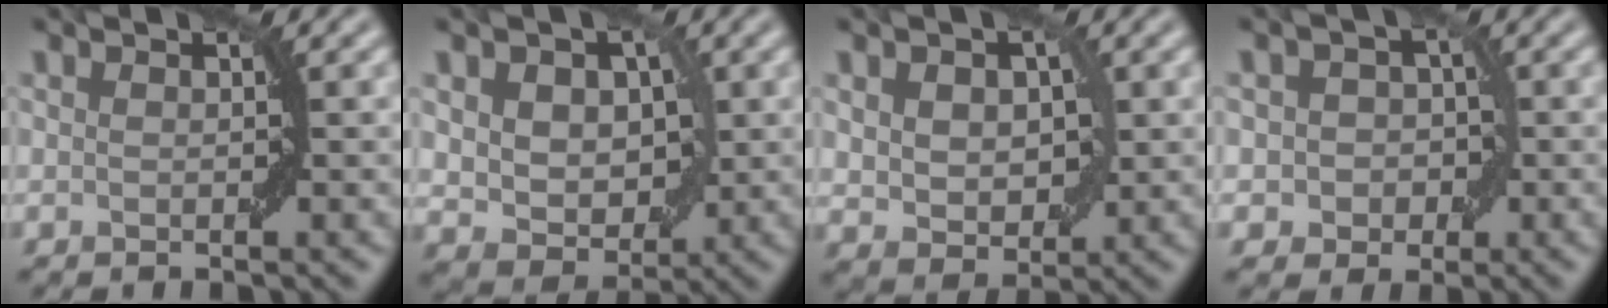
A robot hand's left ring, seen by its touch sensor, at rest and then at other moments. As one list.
[{"total": 5.6, "force": [0.8, 4.1, 3.7], "torque": [-0.050, -0.001, 0.016]}, {"total": 4.2, "force": [0.7, 2.9, 3.0], "torque": [-0.051, -0.004, 0.016]}, {"total": 2.9, "force": [-0.1, 2.7, 1.2], "torque": [0.003, 0.008, -0.017]}]